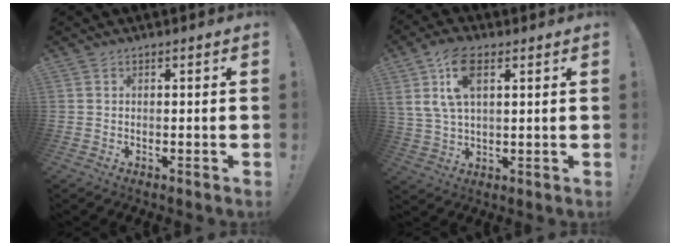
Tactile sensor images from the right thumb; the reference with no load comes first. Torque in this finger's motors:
{"motor_torque": [-0.57, 1.22, 0.42, 0.42, 0.21]}